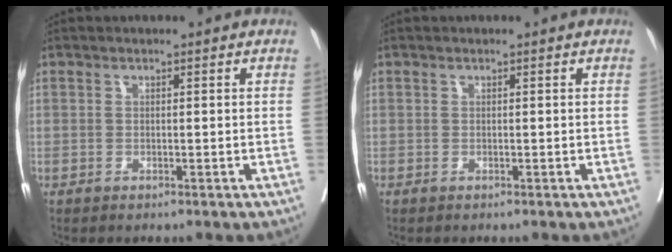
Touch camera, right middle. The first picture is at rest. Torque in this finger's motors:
{"motor_torque": [-0.74, 0.32, -0.34, -0.12]}